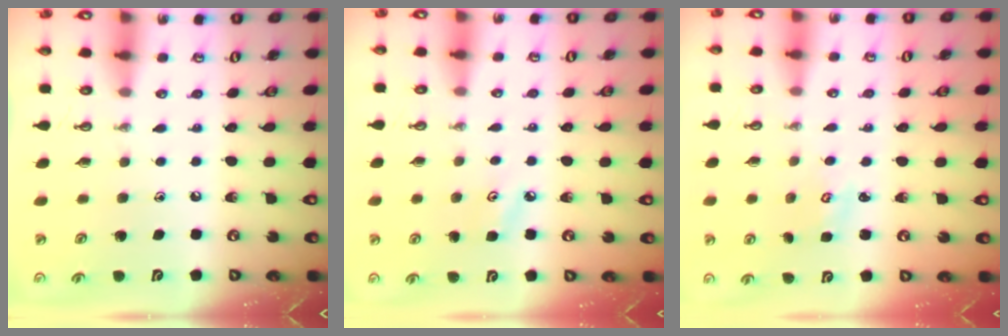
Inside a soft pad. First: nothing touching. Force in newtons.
{"total": 4.7, "press": 4.7, "slide": 0.5}
{"total": 2.0, "press": 1.9, "slide": 0.2}